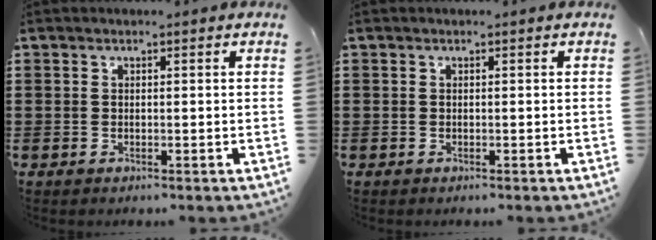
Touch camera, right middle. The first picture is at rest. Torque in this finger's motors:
{"motor_torque": [0.24, -0.18, 0.01, 0.01]}